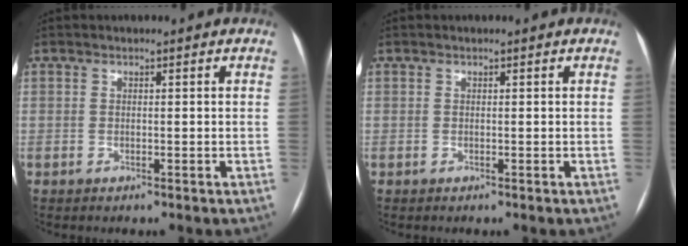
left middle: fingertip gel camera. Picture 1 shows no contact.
{"total": 0.0}